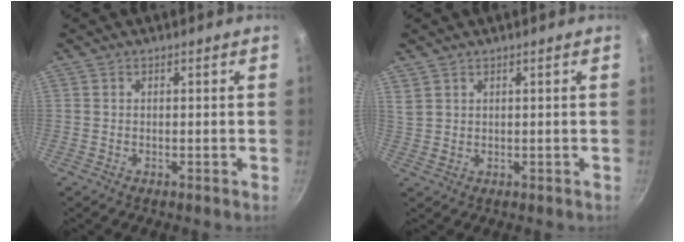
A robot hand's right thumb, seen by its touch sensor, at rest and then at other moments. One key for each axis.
{"total": 2.4, "fx": 1.7, "fy": 1.4, "fz": 1.0, "tx": -0.013, "ty": -0.007, "tz": 0.039}